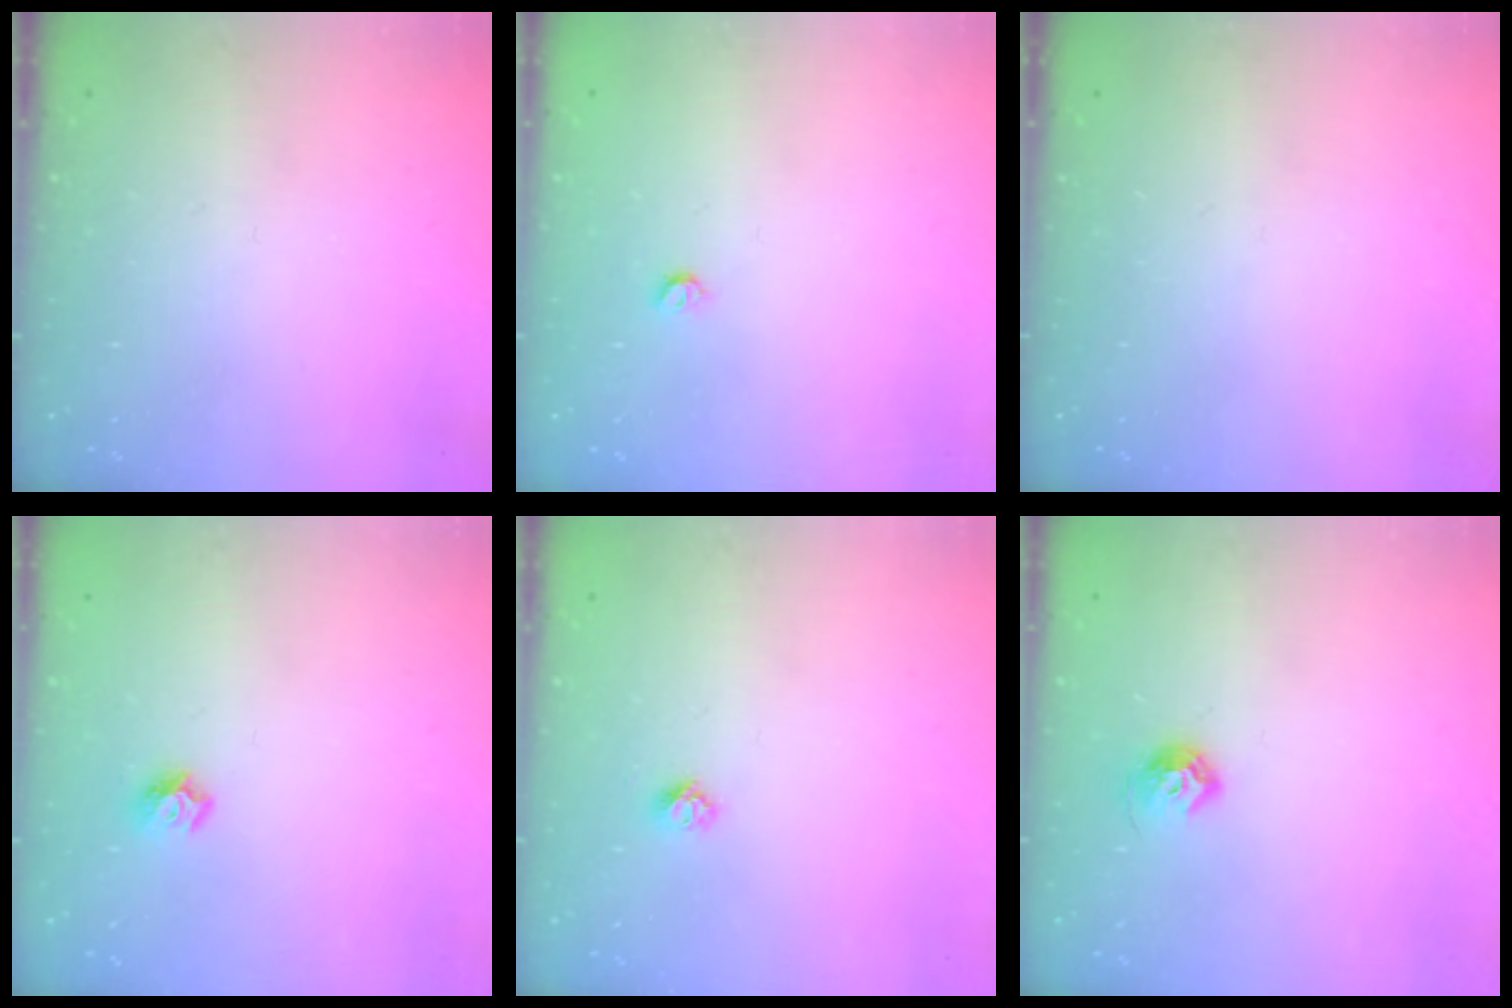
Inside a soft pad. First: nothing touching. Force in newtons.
{"total": 3.4, "press": 3.4, "slide": 0.6}
{"total": 0.0}
{"total": 7.0, "press": 7.0, "slide": 0.7}
{"total": 4.5, "press": 4.4, "slide": 0.5}
{"total": 7.6, "press": 7.5, "slide": 1.1}